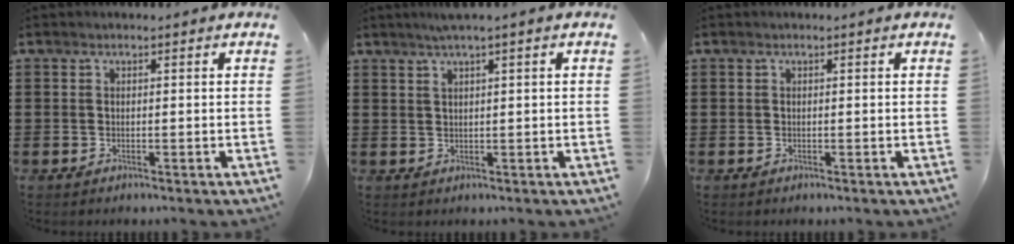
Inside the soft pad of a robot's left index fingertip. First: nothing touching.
{"total": 1.8, "force": [1.0, -0.2, 1.5], "torque": [-0.028, 0.000, 0.018]}
{"total": 0.0}